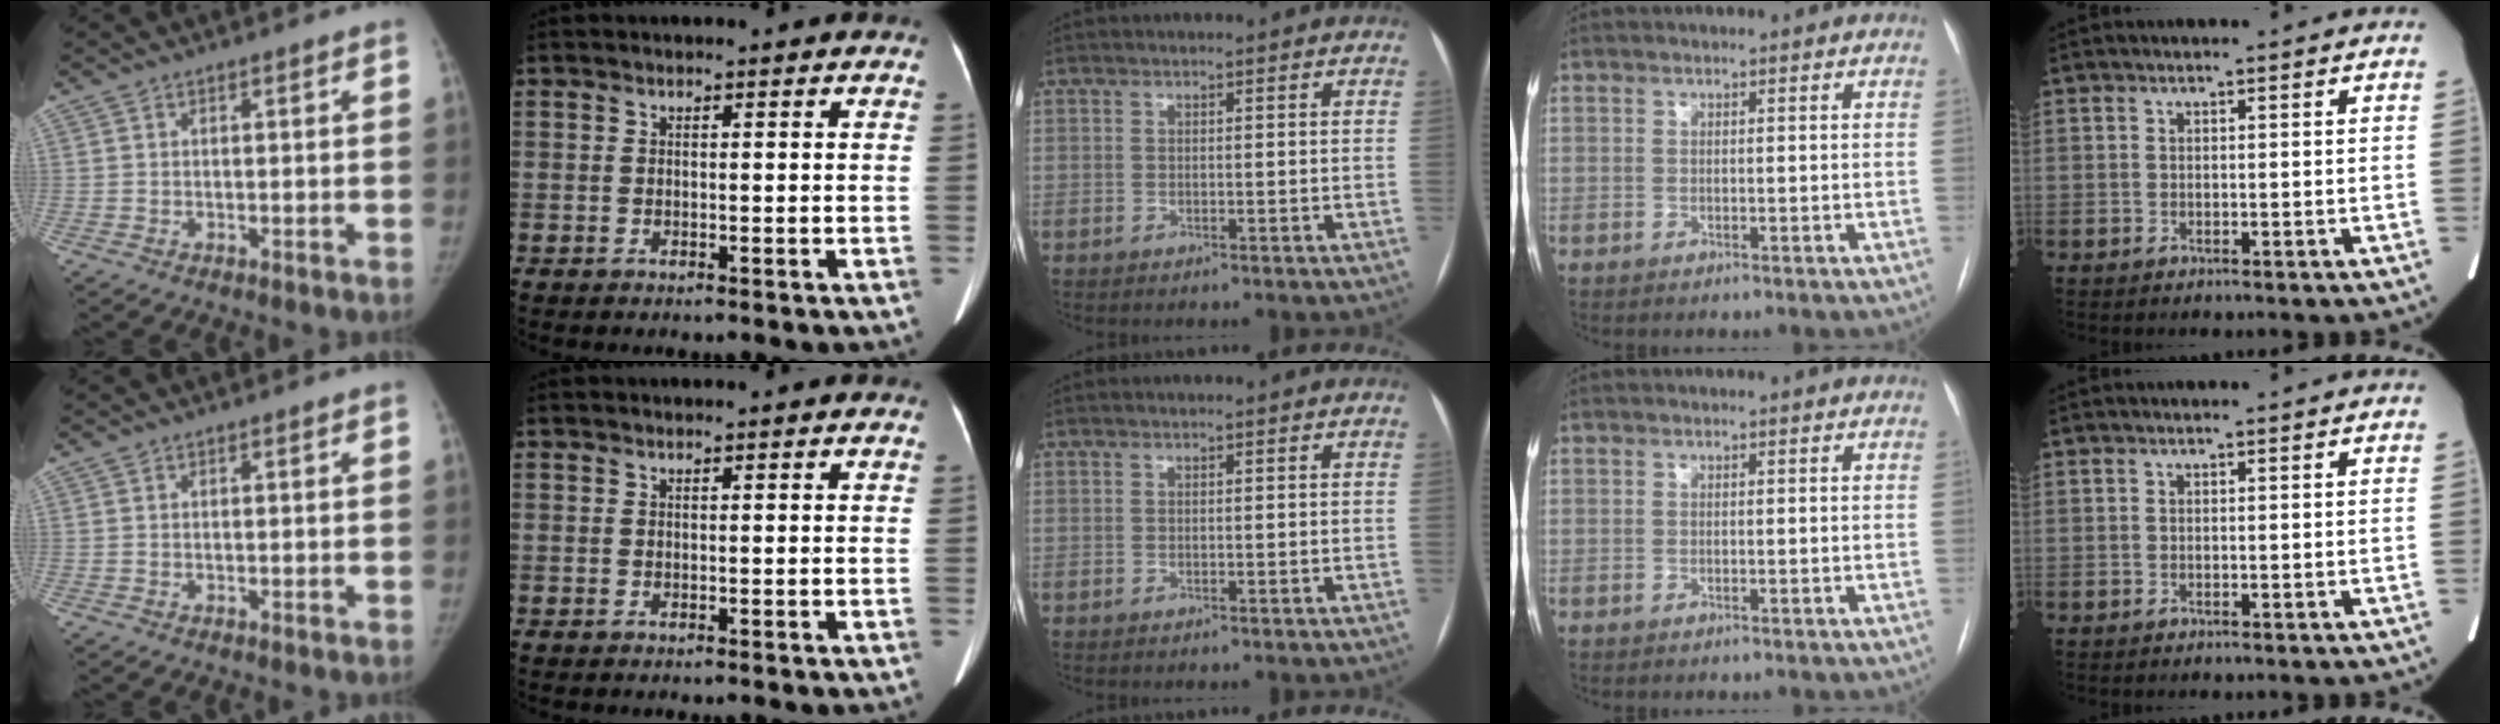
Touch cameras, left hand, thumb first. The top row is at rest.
{}